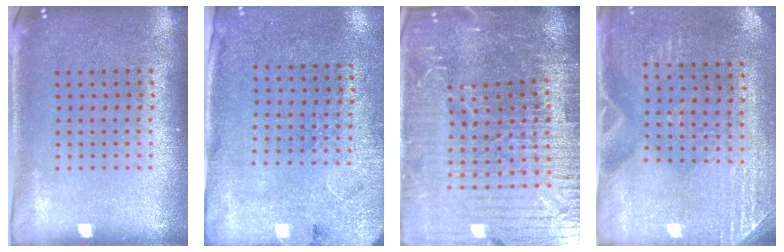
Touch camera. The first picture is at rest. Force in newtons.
{"total": 2.6, "press": 2.2, "slide": 1.5}
{"total": 6.9, "press": 6.0, "slide": 3.4}
{"total": 2.8, "press": 2.6, "slide": 1.2}